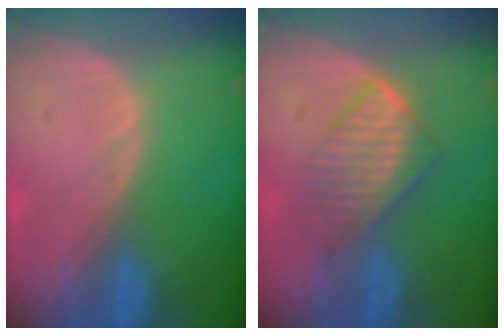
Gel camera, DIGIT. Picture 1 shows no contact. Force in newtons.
{"total": 6.3, "press": 6.1, "slide": 1.2}